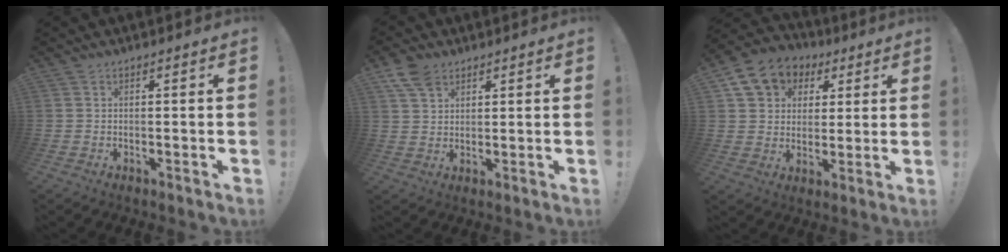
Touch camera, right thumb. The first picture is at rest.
{"total": 6.8, "force": [4.3, 4.4, 2.7], "torque": [-0.045, -0.017, 0.084]}
{"total": 11.6, "force": [5.2, 9.5, 4.1], "torque": [-0.063, -0.026, 0.107]}